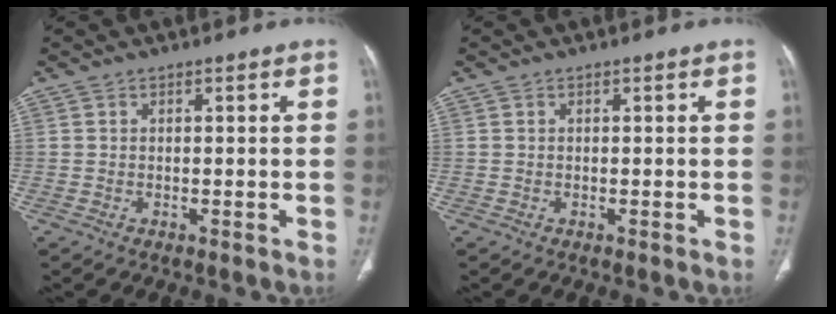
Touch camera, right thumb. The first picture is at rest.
{"total": 0.0}